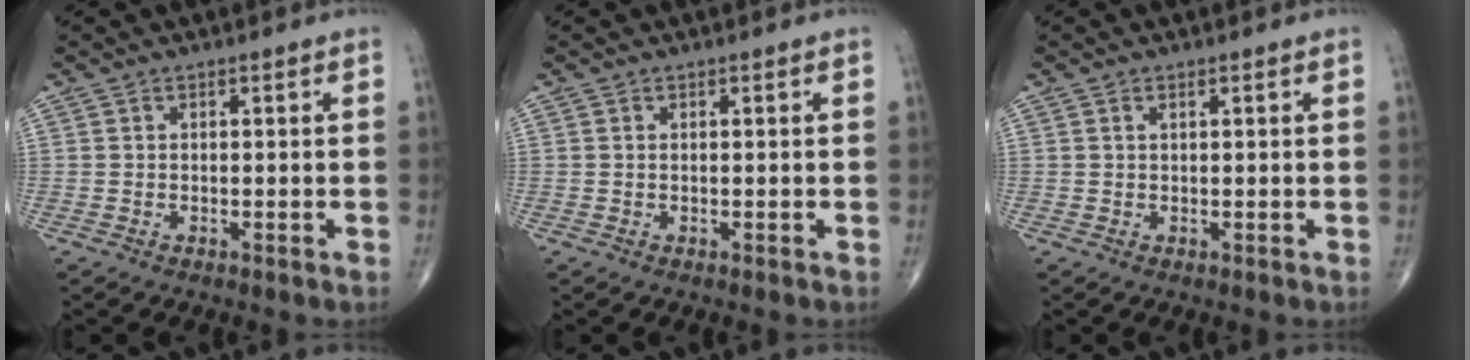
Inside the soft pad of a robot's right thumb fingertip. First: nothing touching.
{"total": 0.0}
{"total": 0.6, "force": [0.3, 0.2, 0.5], "torque": [-0.009, 0.003, 0.006]}